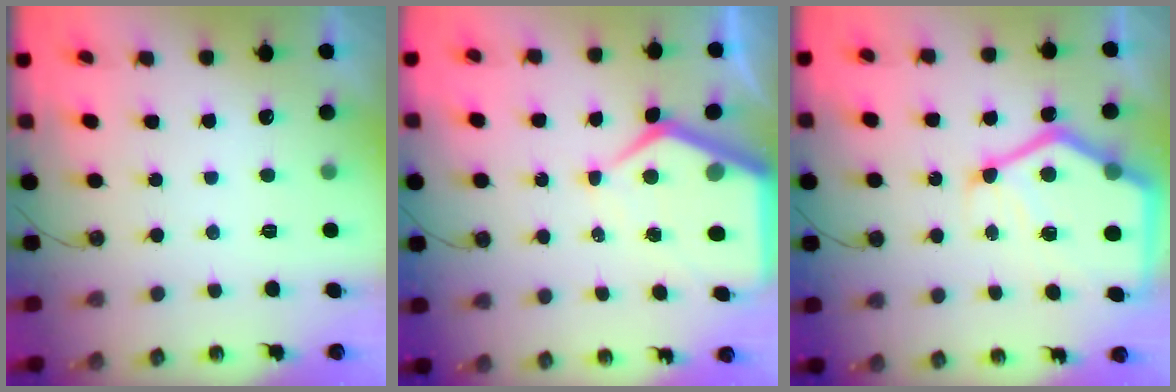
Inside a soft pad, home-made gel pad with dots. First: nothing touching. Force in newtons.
{"total": 10.4, "press": 10.4, "slide": 0.9}
{"total": 19.0, "press": 18.9, "slide": 1.9}